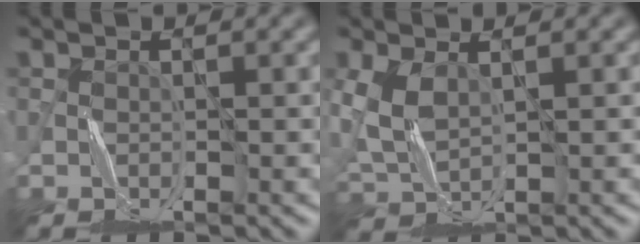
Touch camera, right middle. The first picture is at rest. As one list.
[{"total": 3.3, "force": [1.1, 1.8, 2.6], "torque": [-0.077, 0.002, 0.026]}]